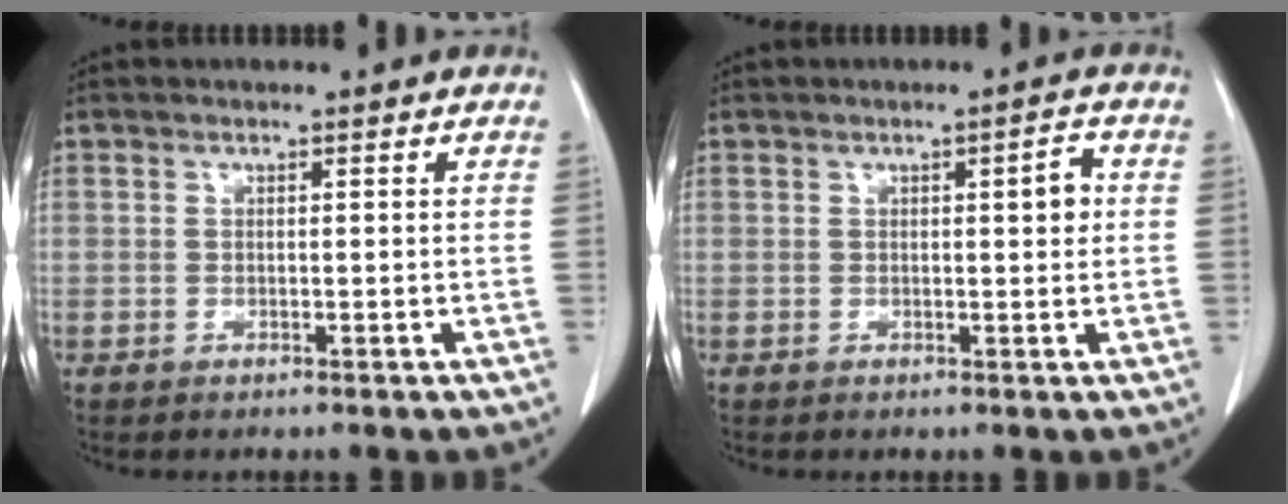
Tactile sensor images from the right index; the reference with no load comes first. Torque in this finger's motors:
{"motor_torque": [0.38, 0.01, 0.05, 0.03]}